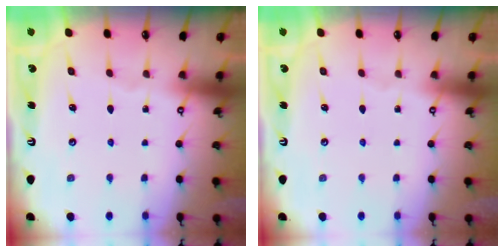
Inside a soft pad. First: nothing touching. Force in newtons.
{"total": 0.0}